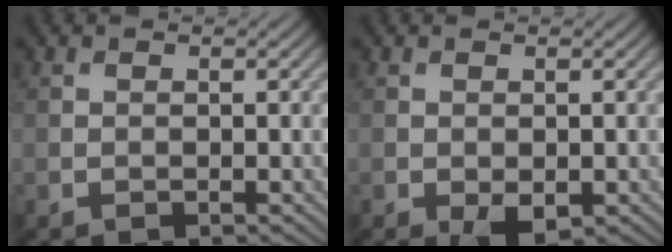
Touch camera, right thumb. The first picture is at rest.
{"total": 2.4, "force": [-1.0, 1.4, 1.7], "torque": [-0.036, -0.005, -0.011]}